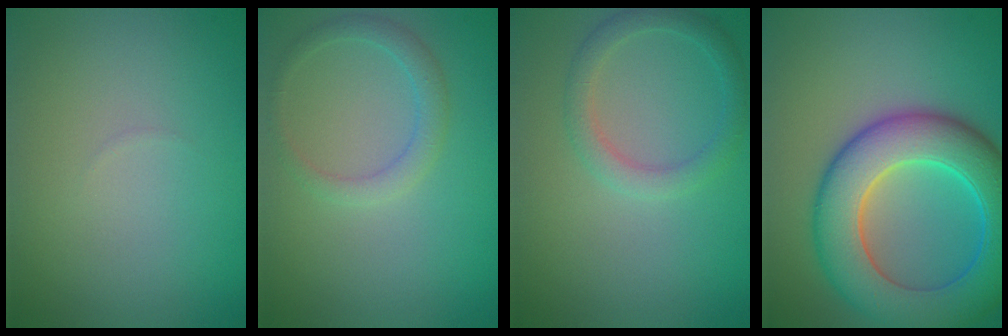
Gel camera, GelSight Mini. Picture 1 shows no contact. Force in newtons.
{"total": 2.0, "press": 2.0, "slide": 0.1}
{"total": 2.3, "press": 2.3, "slide": 0.1}
{"total": 10.1, "press": 10.1, "slide": 0.1}